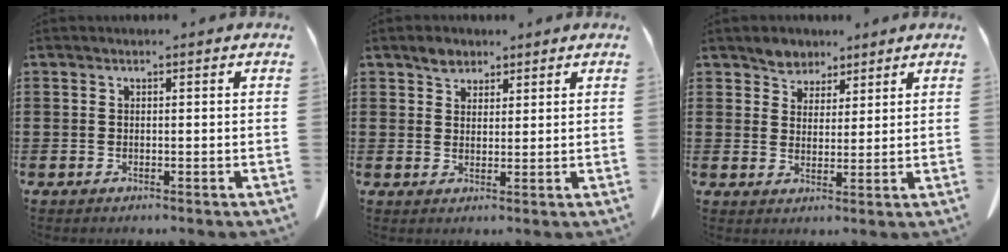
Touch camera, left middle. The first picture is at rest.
{"total": 2.8, "force": [2.1, 1.6, 0.8], "torque": [-0.013, 0.002, 0.040]}
{"total": 3.8, "force": [3.2, 2.1, 0.1], "torque": [-0.019, 0.002, 0.063]}